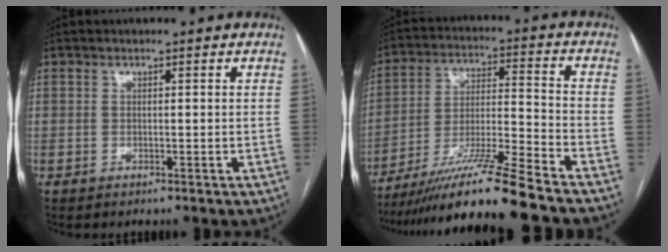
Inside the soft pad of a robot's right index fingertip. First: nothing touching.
{"total": 16.3, "force": [-13.3, -1.4, 9.3], "torque": [-0.179, -0.016, -0.237]}